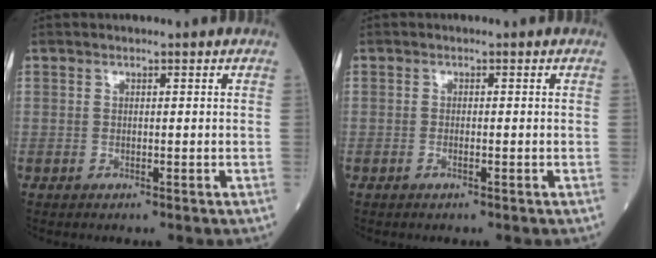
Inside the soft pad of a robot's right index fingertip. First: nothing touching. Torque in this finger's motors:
{"motor_torque": [-0.04, 0.04, -0.07, -0.01]}